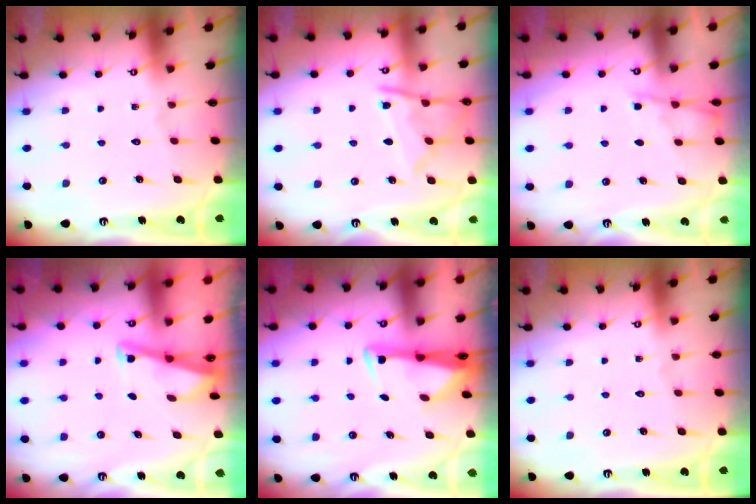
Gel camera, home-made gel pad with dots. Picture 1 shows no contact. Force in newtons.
{"total": 10.4, "press": 10.3, "slide": 1.1}
{"total": 4.8, "press": 4.8, "slide": 0.5}
{"total": 2.8, "press": 2.8, "slide": 0.3}
{"total": 2.9, "press": 2.8, "slide": 0.9}
{"total": 0.0}